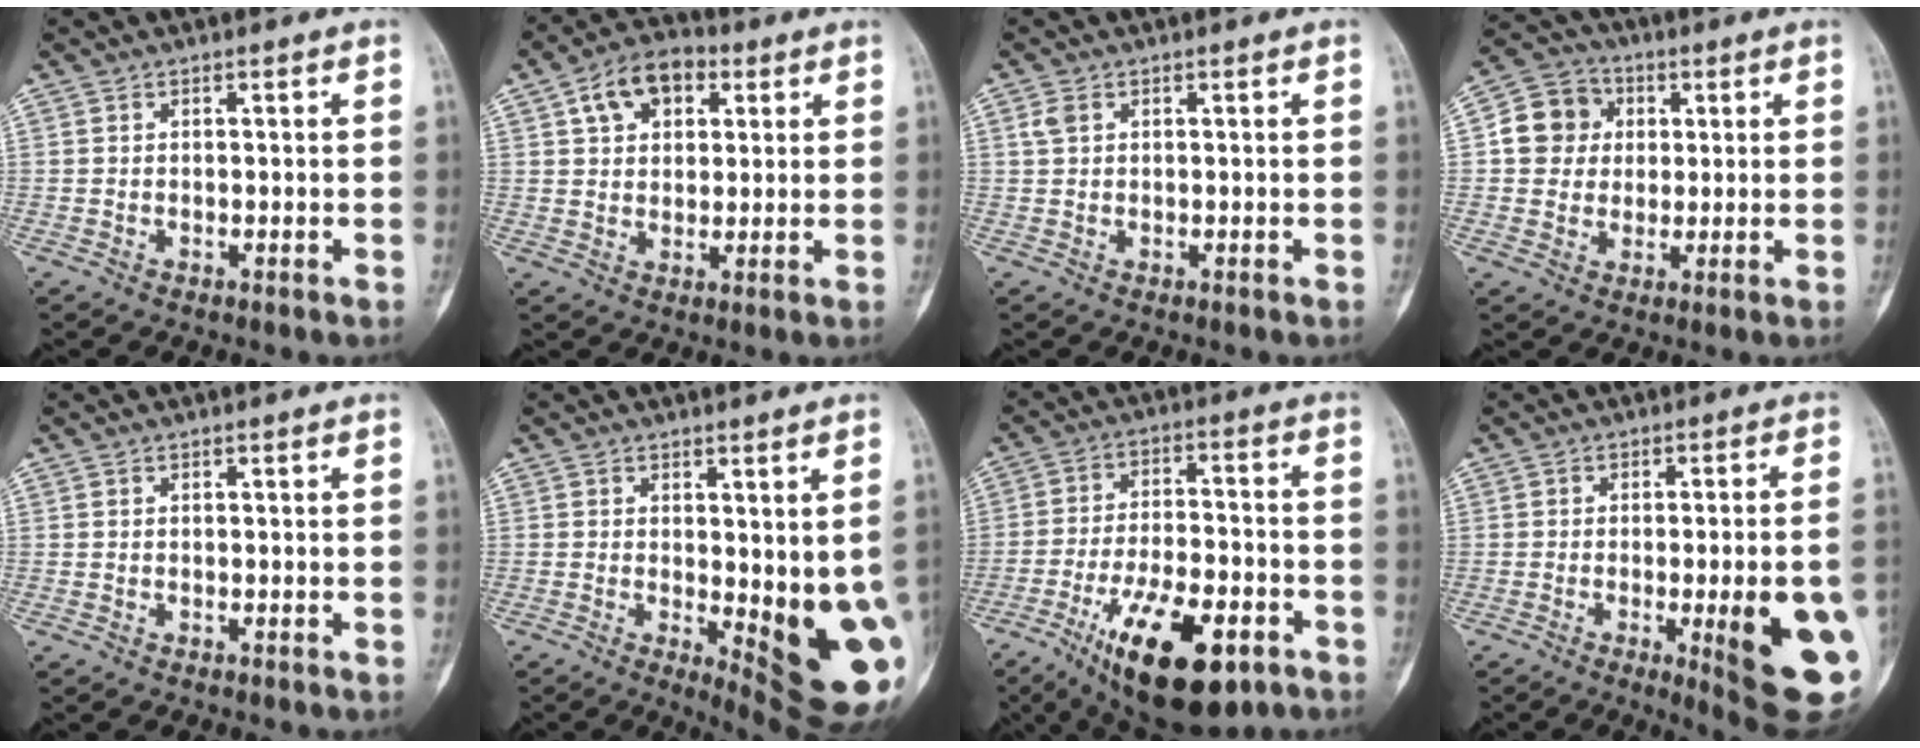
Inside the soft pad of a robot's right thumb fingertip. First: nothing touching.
{"total": 10.2, "force": [4.0, 6.8, 6.5], "torque": [-0.082, 0.007, 0.059]}
{"total": 1.6, "force": [0.5, 1.1, 1.0], "torque": [-0.022, 0.005, 0.010]}
{"total": 9.2, "force": [1.4, 8.4, 3.4], "torque": [-0.031, 0.007, 0.014]}
{"total": 0.0}
{"total": 15.3, "force": [-2.3, 5.1, 14.2], "torque": [-0.150, -0.026, -0.011]}
{"total": 19.4, "force": [-9.7, 8.0, 14.8], "torque": [-0.240, 0.037, -0.146]}
{"total": 17.7, "force": [-4.4, 3.7, 16.8], "torque": [-0.169, -0.002, -0.040]}